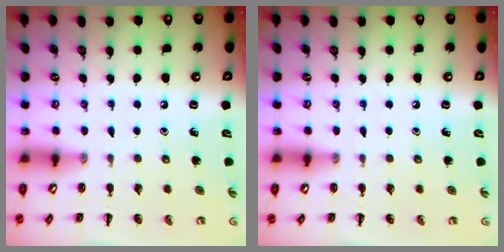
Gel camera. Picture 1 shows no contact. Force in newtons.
{"total": 0.0}